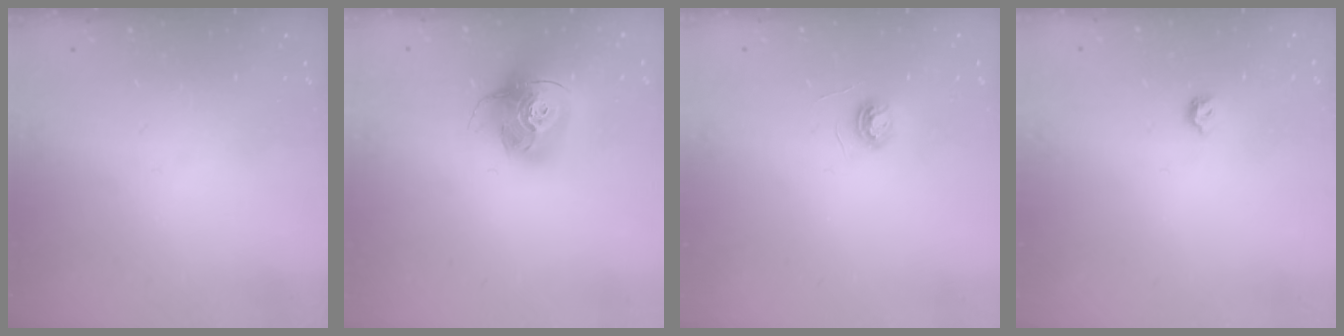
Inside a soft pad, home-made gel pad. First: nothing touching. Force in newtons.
{"total": 16.9, "press": 16.9, "slide": 1.7}
{"total": 4.4, "press": 4.4, "slide": 0.5}
{"total": 4.0, "press": 4.0, "slide": 0.8}